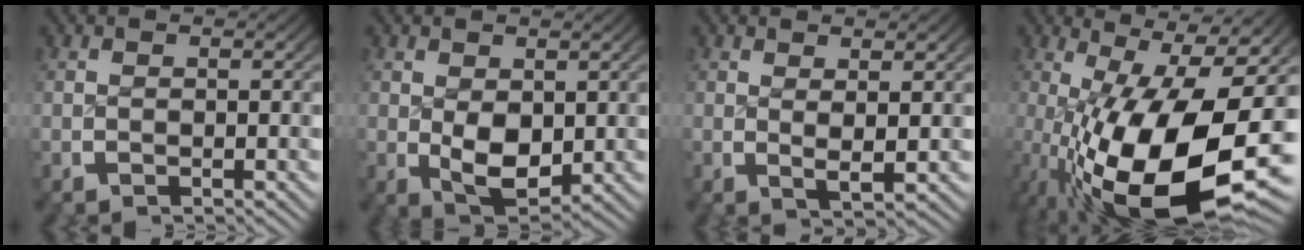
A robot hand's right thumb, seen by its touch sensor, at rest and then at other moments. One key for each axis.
{"total": 4.8, "fx": -0.1, "fy": 3.2, "fz": 3.6, "tx": -0.076, "ty": -0.033, "tz": 0.014}
{"total": 1.9, "fx": 0.9, "fy": 0.5, "fz": 1.7, "tx": -0.031, "ty": -0.009, "tz": 0.021}
{"total": 20.3, "fx": -3.0, "fy": 10.3, "fz": 17.2, "tx": -0.314, "ty": -0.078, "tz": 0.004}